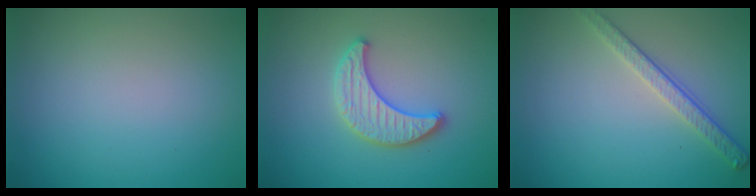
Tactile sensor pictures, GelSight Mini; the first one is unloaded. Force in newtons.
{"total": 3.2, "press": 3.2, "slide": 0.3}
{"total": 2.8, "press": 2.5, "slide": 1.2}